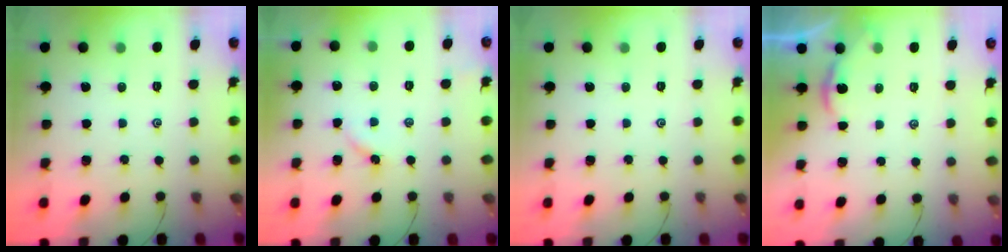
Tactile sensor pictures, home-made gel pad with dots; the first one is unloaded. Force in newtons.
{"total": 2.7, "press": 2.7, "slide": 0.4}
{"total": 0.0}
{"total": 0.9, "press": 0.9, "slide": 0.1}